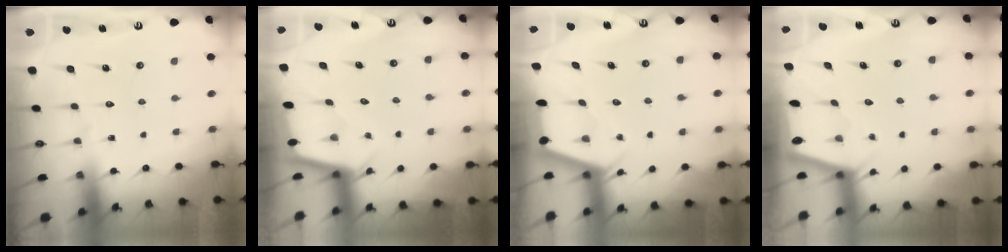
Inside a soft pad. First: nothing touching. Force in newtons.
{"total": 2.0, "press": 2.0, "slide": 0.1}
{"total": 2.4, "press": 2.3, "slide": 0.3}
{"total": 2.0, "press": 2.0, "slide": 0.3}